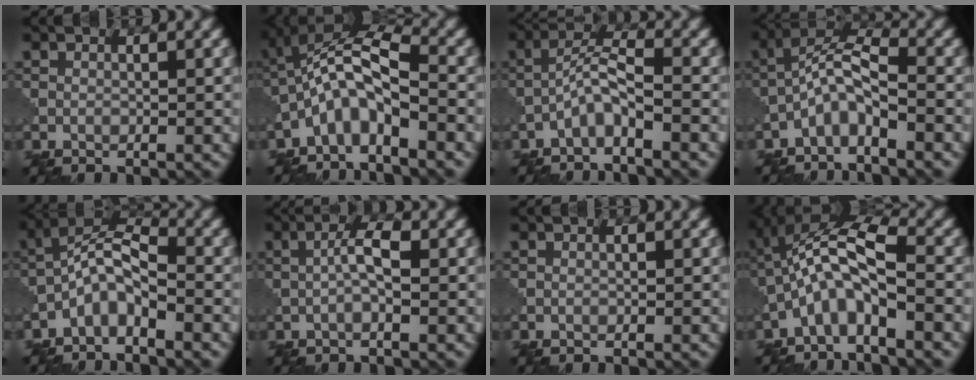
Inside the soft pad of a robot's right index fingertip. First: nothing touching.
{"total": 6.3, "force": [-2.8, 2.0, 5.3], "torque": [-0.107, 0.016, -0.067]}
{"total": 3.1, "force": [-1.9, 0.4, 2.4], "torque": [-0.048, 0.015, -0.047]}
{"total": 4.0, "force": [-2.3, 0.9, 3.2], "torque": [-0.061, 0.018, -0.054]}
{"total": 4.3, "force": [-2.3, 1.5, 3.2], "torque": [-0.061, 0.019, -0.053]}
{"total": 2.8, "force": [0.1, 0.8, 2.7], "torque": [-0.055, 0.008, -0.004]}
{"total": 0.0}
{"total": 6.0, "force": [-2.1, 1.5, 5.4], "torque": [-0.108, 0.021, -0.053]}